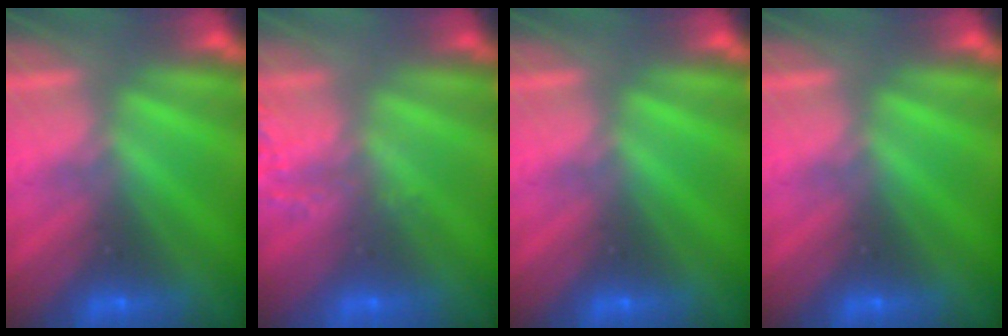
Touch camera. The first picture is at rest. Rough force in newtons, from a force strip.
{"total": 1.9}
{"total": 0.0}
{"total": 0.0}